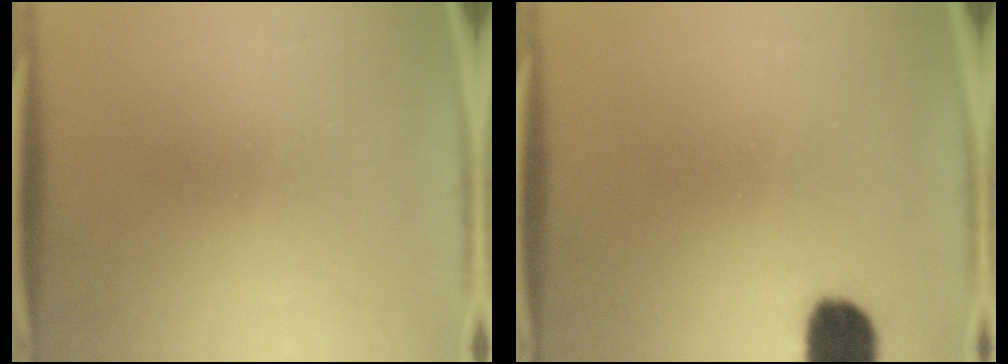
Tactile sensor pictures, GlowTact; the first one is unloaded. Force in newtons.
{"total": 6.7}